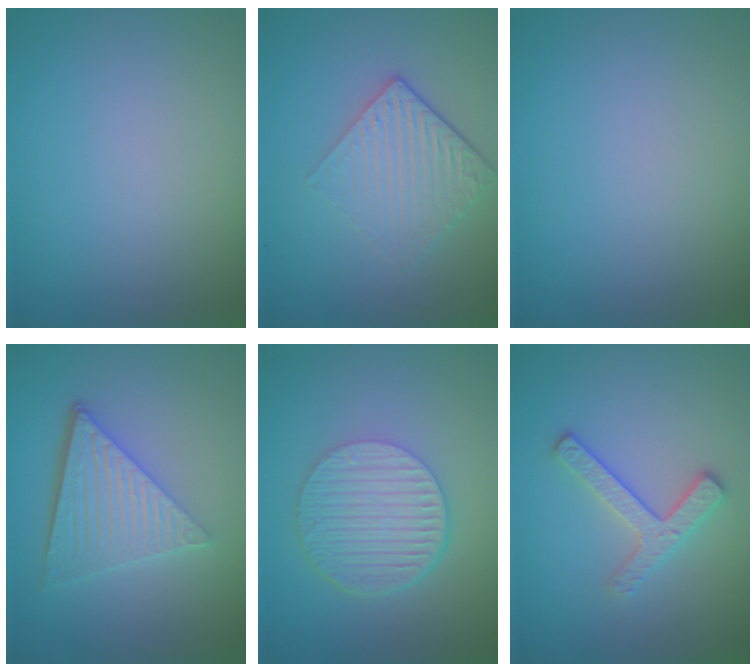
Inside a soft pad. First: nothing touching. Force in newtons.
{"total": 4.3, "press": 2.9, "slide": 3.1}
{"total": 0.0}
{"total": 6.1, "press": 4.2, "slide": 4.5}
{"total": 6.5, "press": 4.4, "slide": 4.7}
{"total": 2.8, "press": 2.6, "slide": 1.1}